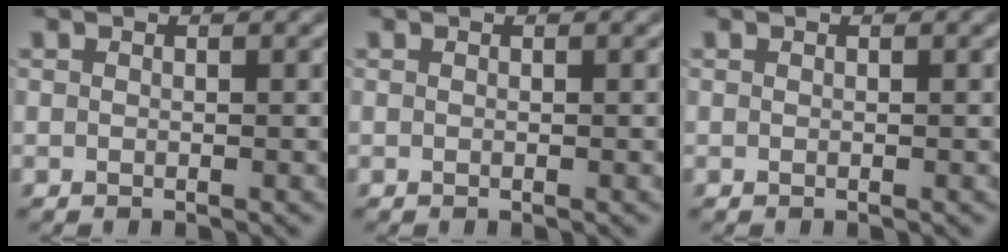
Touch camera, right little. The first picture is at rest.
{"total": 0.0}
{"total": 0.0}